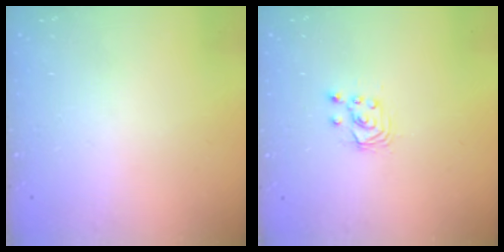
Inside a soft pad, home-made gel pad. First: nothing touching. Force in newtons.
{"total": 2.9, "press": 2.9, "slide": 0.2}